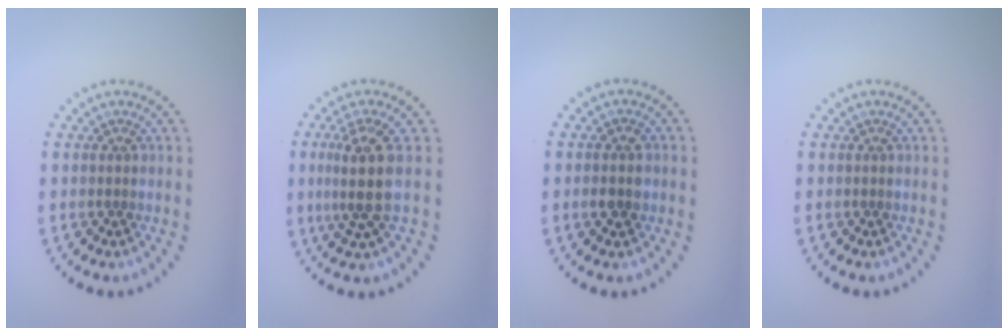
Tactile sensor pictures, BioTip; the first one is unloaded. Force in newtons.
{"total": 3.8, "press": 3.0, "slide": 2.3}
{"total": 1.8, "press": 1.8, "slide": 0.2}
{"total": 0.0}